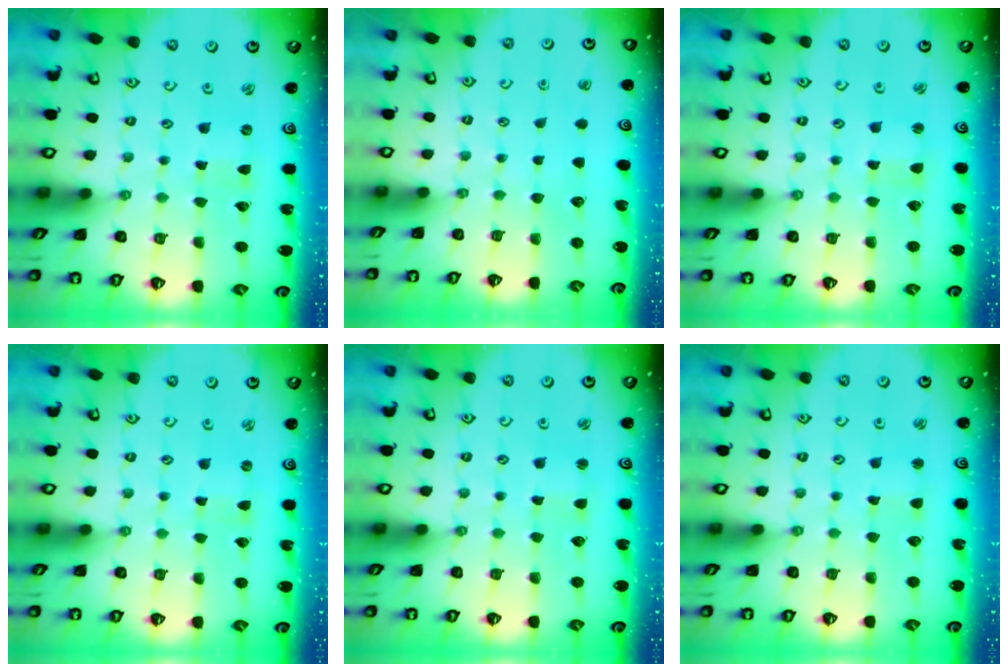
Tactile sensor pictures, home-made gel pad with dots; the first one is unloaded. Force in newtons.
{"total": 0.0}
{"total": 1.1, "press": 1.0, "slide": 0.2}
{"total": 0.0}
{"total": 1.9, "press": 1.8, "slide": 0.3}
{"total": 1.8, "press": 1.7, "slide": 0.3}